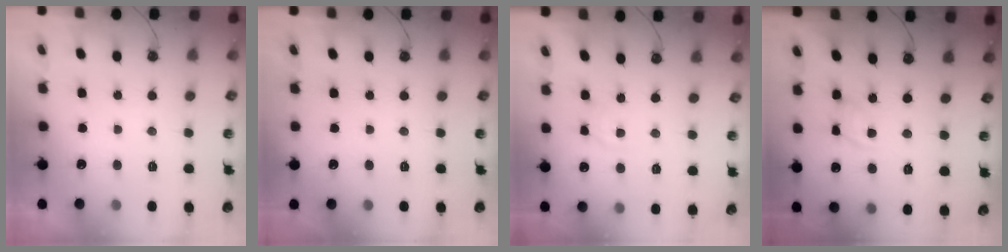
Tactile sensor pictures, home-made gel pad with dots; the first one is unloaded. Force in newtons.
{"total": 0.0}
{"total": 3.0, "press": 2.9, "slide": 0.4}
{"total": 8.5, "press": 8.5, "slide": 0.4}